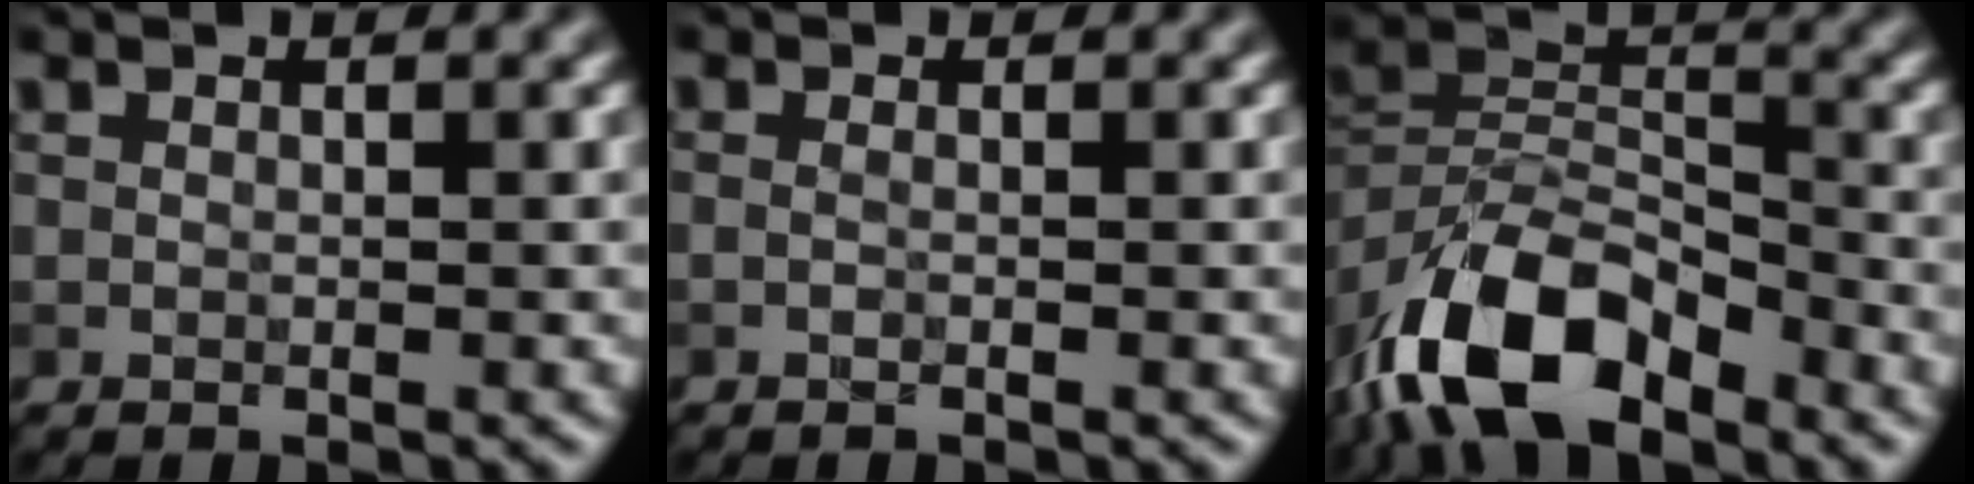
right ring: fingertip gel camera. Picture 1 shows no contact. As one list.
[{"total": 1.0, "force": [0.1, 0.6, 0.9], "torque": [-0.005, -0.010, -0.011]}, {"total": 10.5, "force": [-6.4, 5.0, 6.7], "torque": [-0.121, 0.006, -0.131]}]